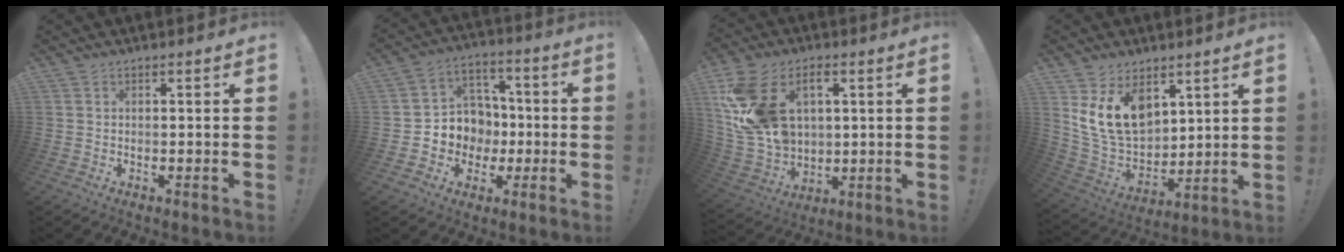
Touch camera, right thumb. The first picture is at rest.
{"total": 10.1, "force": [-1.9, 9.7, 2.2], "torque": [-0.024, 0.012, -0.023]}
{"total": 19.8, "force": [6.2, 13.7, 12.9], "torque": [-0.255, -0.033, 0.117]}
{"total": 16.7, "force": [7.6, 11.3, 9.7], "torque": [-0.179, -0.051, 0.146]}